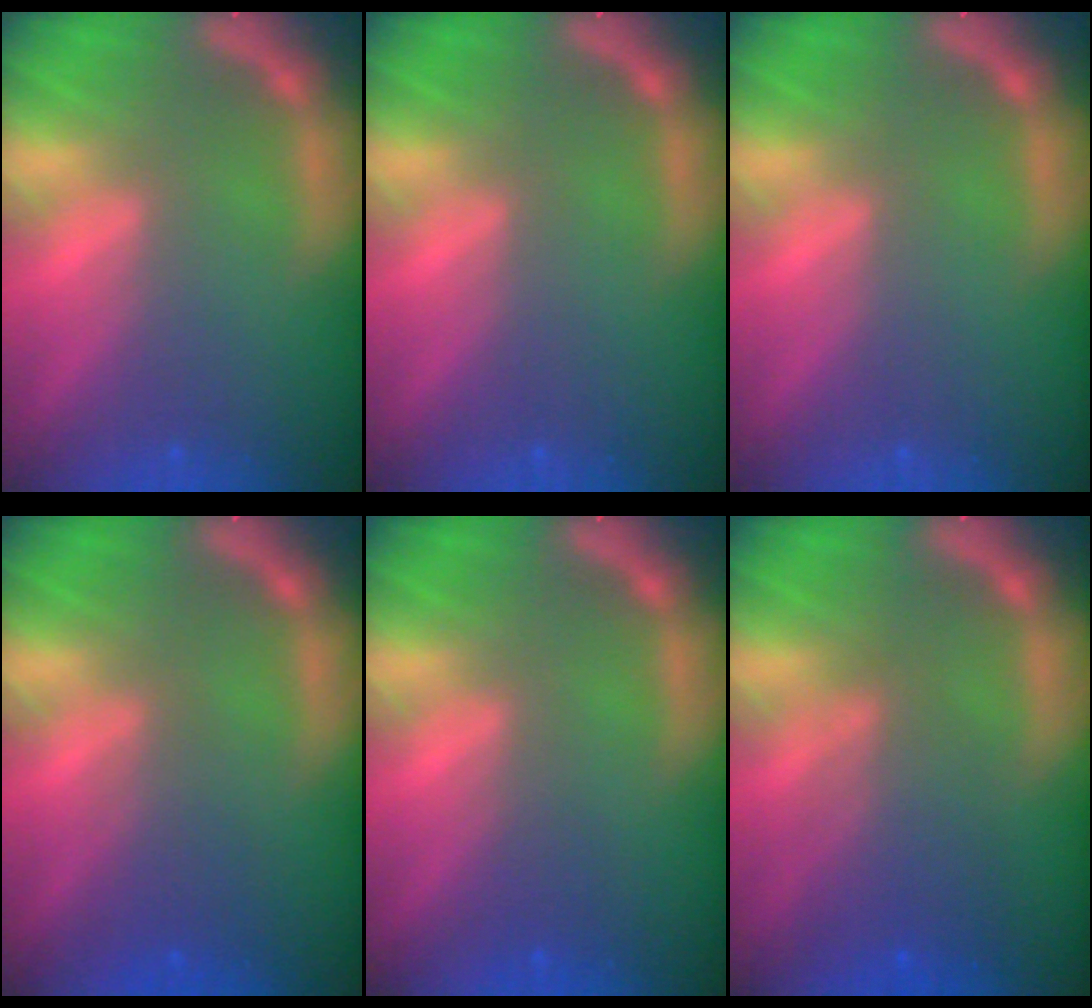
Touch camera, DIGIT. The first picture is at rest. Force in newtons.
{"total": 0.0}
{"total": 0.0}
{"total": 2.5}
{"total": 1.5}
{"total": 4.6}